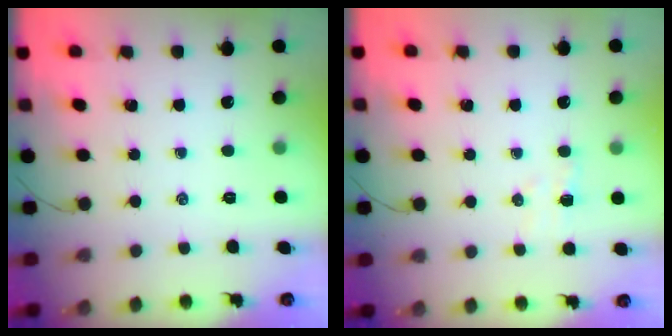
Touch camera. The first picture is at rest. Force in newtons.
{"total": 3.0, "press": 2.9, "slide": 0.7}